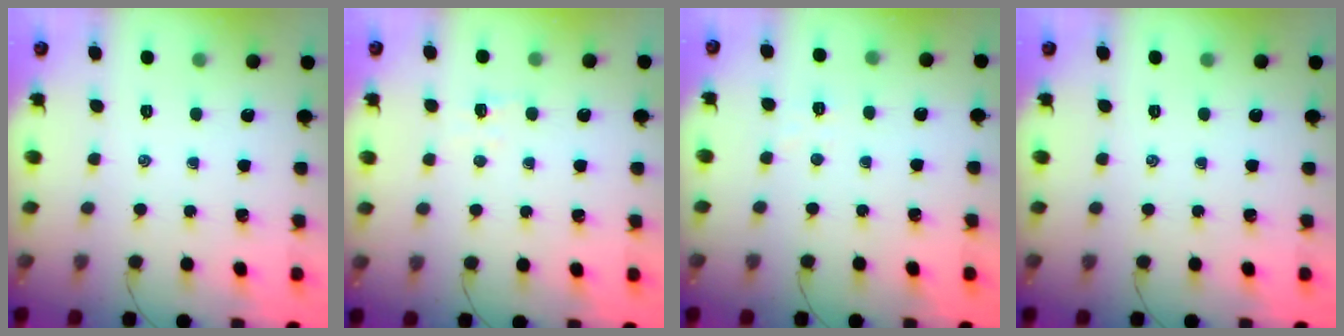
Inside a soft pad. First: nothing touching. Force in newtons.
{"total": 3.0, "press": 2.9, "slide": 0.9}
{"total": 2.5, "press": 2.4, "slide": 0.6}
{"total": 0.0}